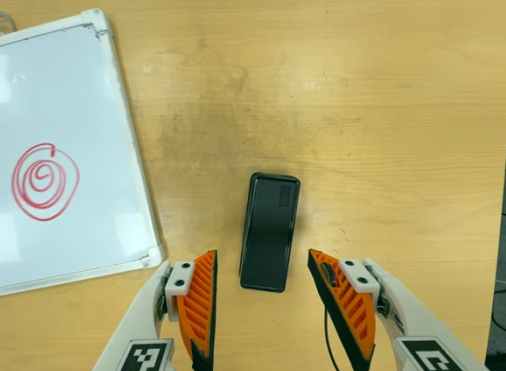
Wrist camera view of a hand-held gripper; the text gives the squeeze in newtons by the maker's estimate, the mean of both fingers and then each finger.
{"total": 0.0}